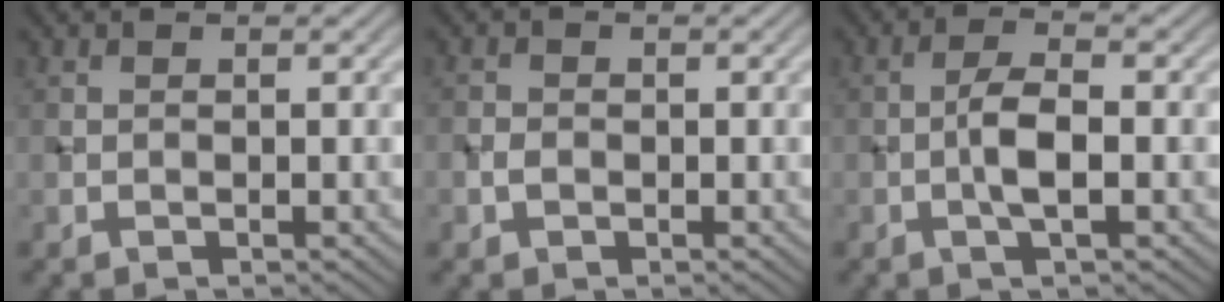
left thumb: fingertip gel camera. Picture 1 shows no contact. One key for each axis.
{"total": 1.5, "fx": -0.5, "fy": 1.2, "fz": 0.7, "tx": -0.016, "ty": 0.001, "tz": -0.011}
{"total": 3.8, "fx": -0.8, "fy": 1.0, "fz": 3.6, "tx": -0.072, "ty": 0.007, "tz": -0.023}